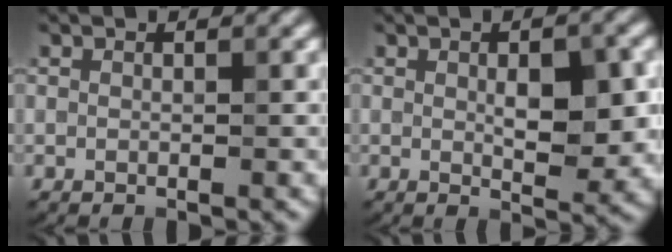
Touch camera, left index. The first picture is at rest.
{"total": 4.6, "force": [0.5, 1.8, 4.2], "torque": [-0.064, -0.001, 0.011]}